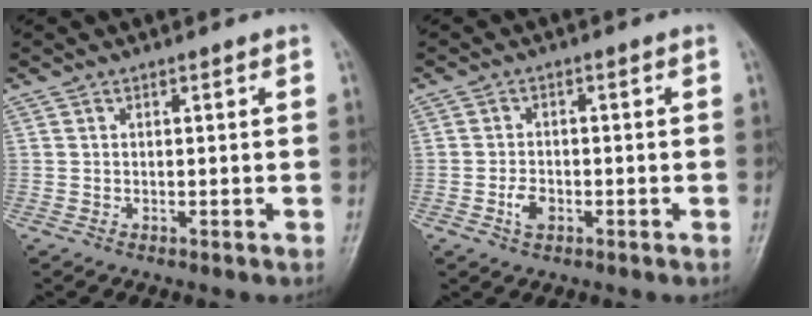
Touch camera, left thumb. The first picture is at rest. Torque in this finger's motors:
{"motor_torque": [-0.39, 0.36, 0.08, -0.05, 0.00]}